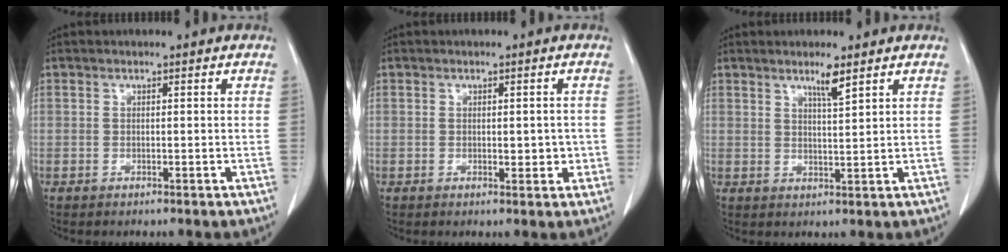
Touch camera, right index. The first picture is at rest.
{"total": 2.7, "force": [-0.2, 1.3, 2.3], "torque": [-0.030, 0.000, 0.002]}
{"total": 3.1, "force": [2.2, -0.2, 2.2], "torque": [-0.043, -0.006, 0.040]}